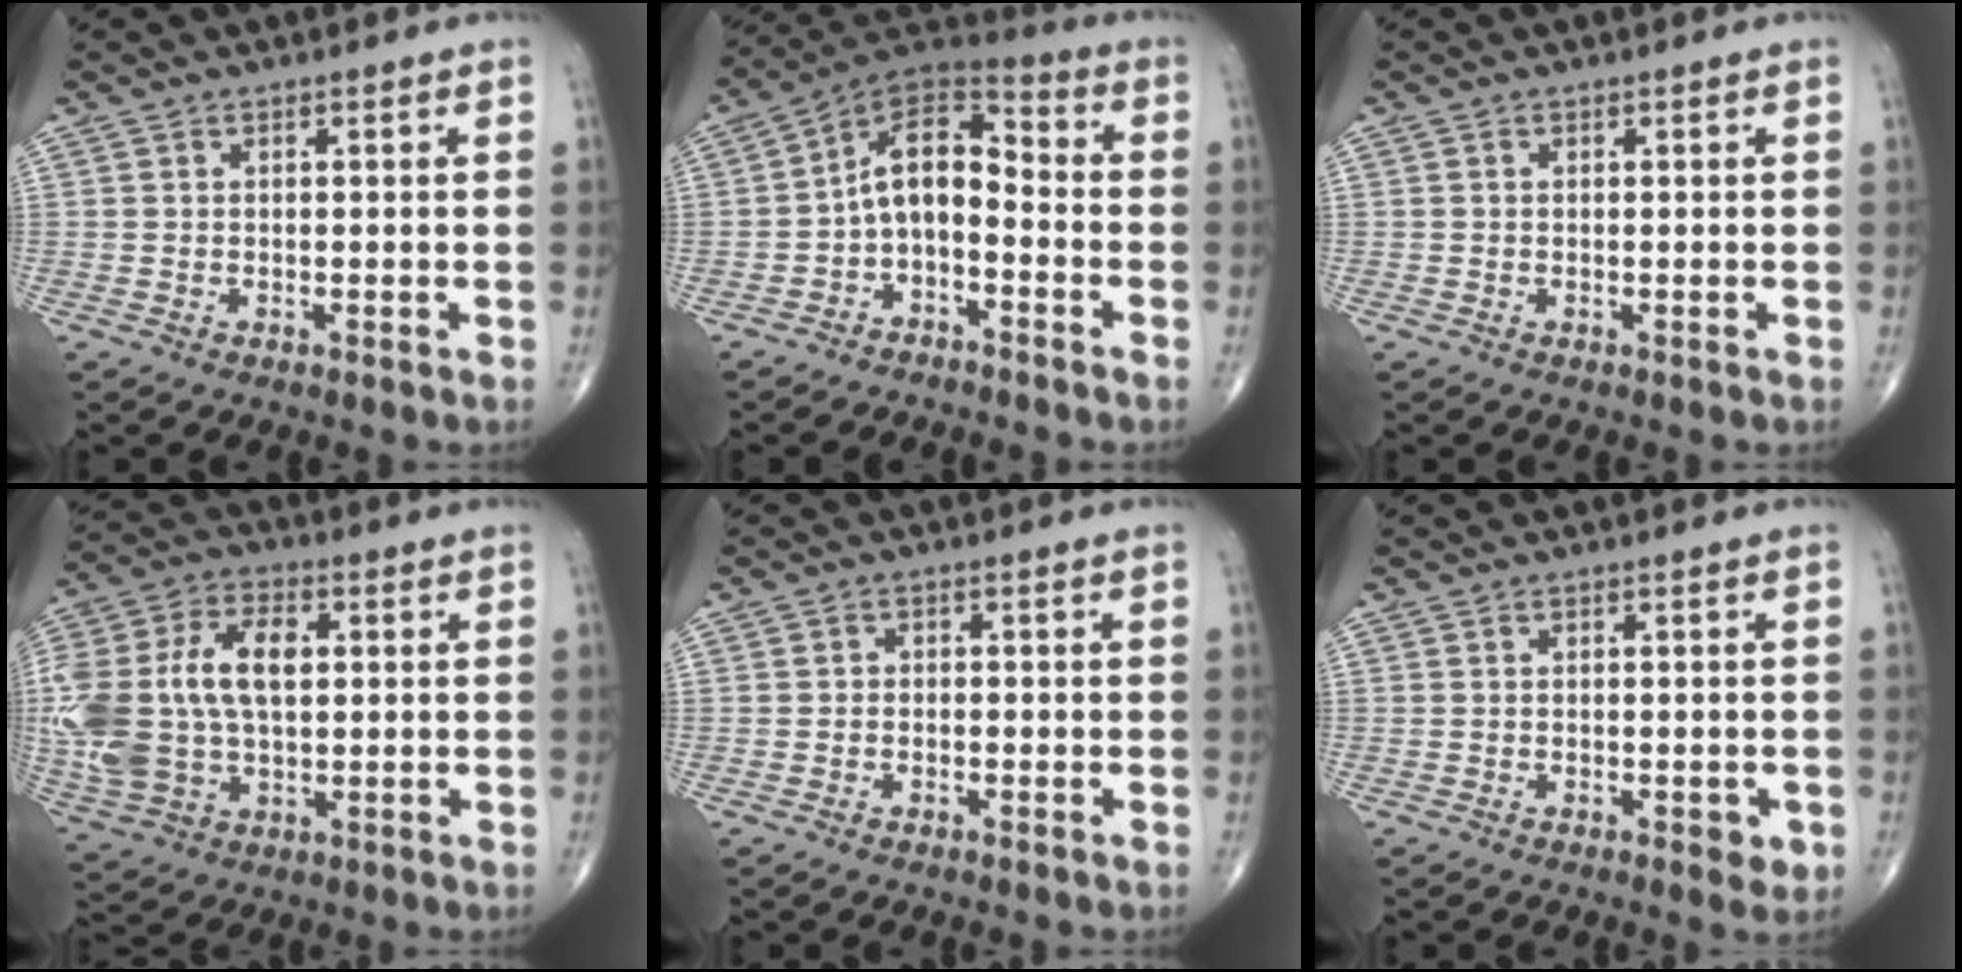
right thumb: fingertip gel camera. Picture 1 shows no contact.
{"total": 10.6, "force": [-2.8, 6.1, 8.1], "torque": [-0.119, 0.070, -0.062]}
{"total": 0.0}
{"total": 21.6, "force": [1.5, 13.3, 16.9], "torque": [-0.380, 0.010, 0.032]}
{"total": 1.2, "force": [-0.6, 1.0, 0.4], "torque": [-0.001, 0.005, -0.015]}
{"total": 2.7, "force": [-0.9, 1.3, 2.1], "torque": [-0.020, -0.001, -0.010]}